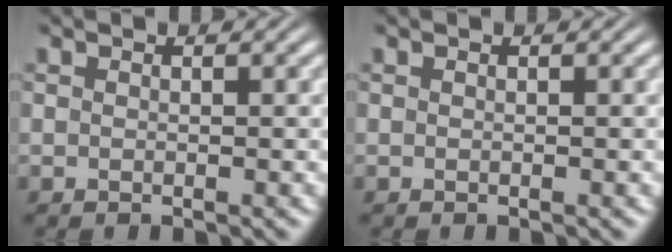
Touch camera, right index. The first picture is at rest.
{"total": 0.0}